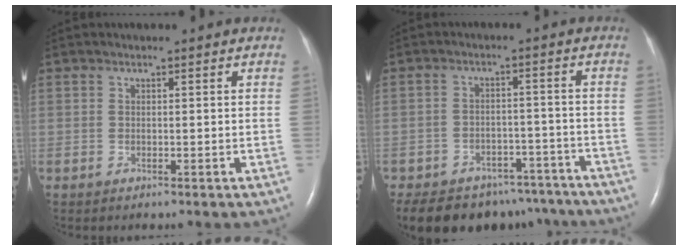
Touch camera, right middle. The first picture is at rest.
{"total": 17.3, "force": [-14.1, 8.3, 5.4], "torque": [-0.113, 0.006, -0.179]}